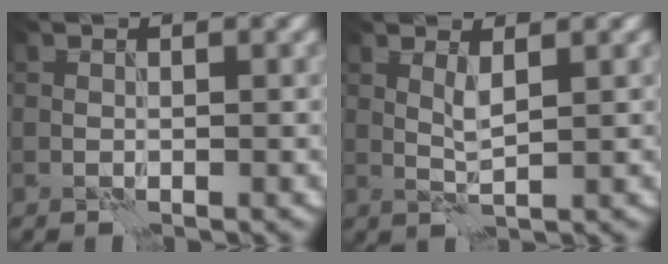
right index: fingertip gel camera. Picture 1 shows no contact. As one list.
[{"total": 1.6, "force": [0.8, 0.1, 1.4], "torque": [-0.035, -0.001, 0.016]}]